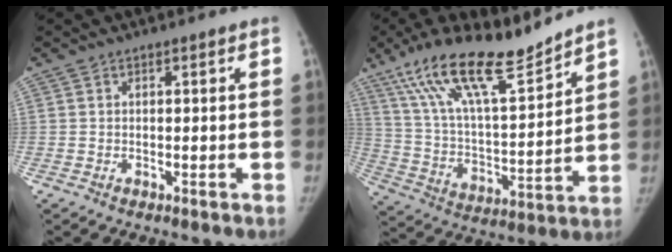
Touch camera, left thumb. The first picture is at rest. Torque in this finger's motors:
{"motor_torque": [0.86, -0.06, 1.59, -1.18, 0.30]}